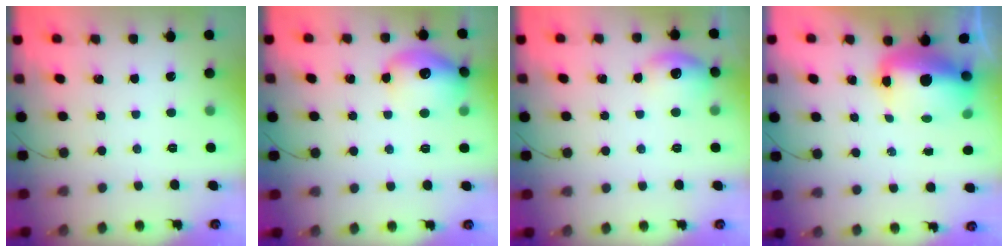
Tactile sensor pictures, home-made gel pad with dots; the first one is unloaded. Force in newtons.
{"total": 14.6, "press": 14.5, "slide": 1.3}
{"total": 8.9, "press": 8.8, "slide": 1.3}
{"total": 12.2, "press": 11.8, "slide": 2.9}